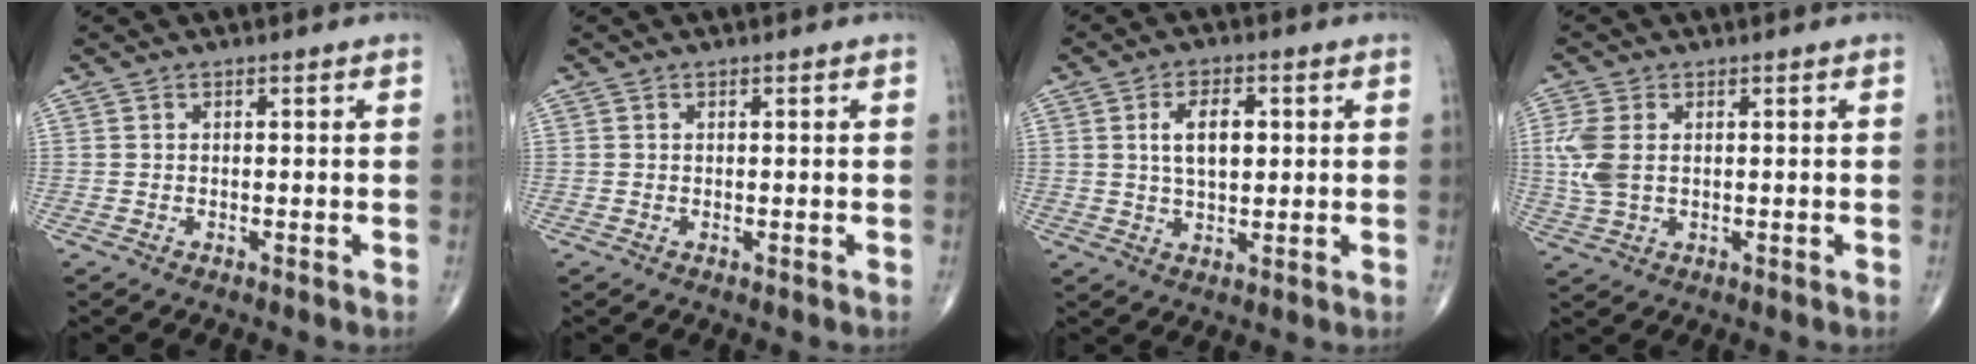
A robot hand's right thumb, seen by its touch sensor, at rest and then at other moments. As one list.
[{"total": 0.0}, {"total": 7.3, "force": [1.5, 4.0, 5.9], "torque": [-0.092, -0.001, 0.025]}, {"total": 6.4, "force": [0.8, 4.1, 4.9], "torque": [-0.127, 0.004, 0.019]}]